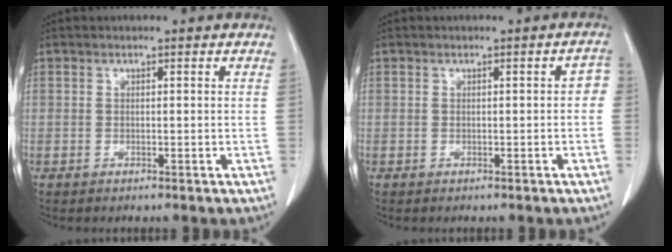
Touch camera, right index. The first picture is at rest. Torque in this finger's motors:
{"motor_torque": [0.31, -0.14, 0.12, 0.03]}